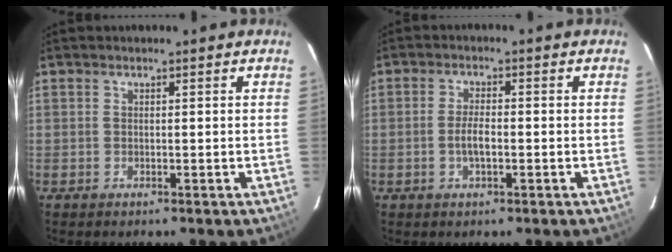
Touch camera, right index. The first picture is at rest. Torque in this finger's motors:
{"motor_torque": [0.94, 0.04, 0.27, 0.08]}